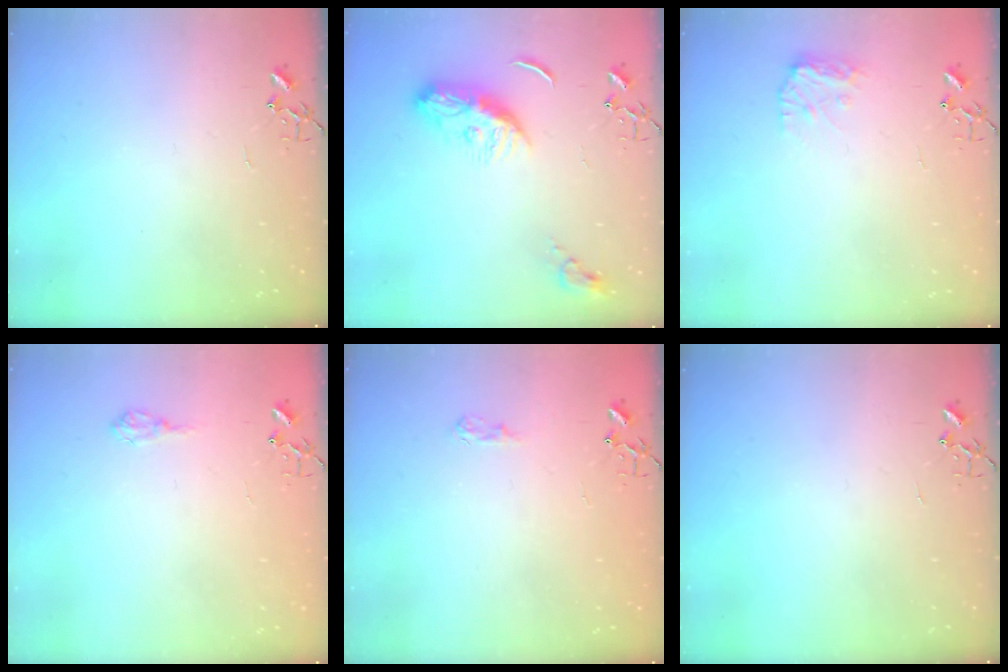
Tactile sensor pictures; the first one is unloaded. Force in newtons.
{"total": 10.3, "press": 10.3, "slide": 0.6}
{"total": 8.7, "press": 8.7, "slide": 0.5}
{"total": 6.8, "press": 6.7, "slide": 0.8}
{"total": 6.9, "press": 6.9, "slide": 0.8}
{"total": 0.0}